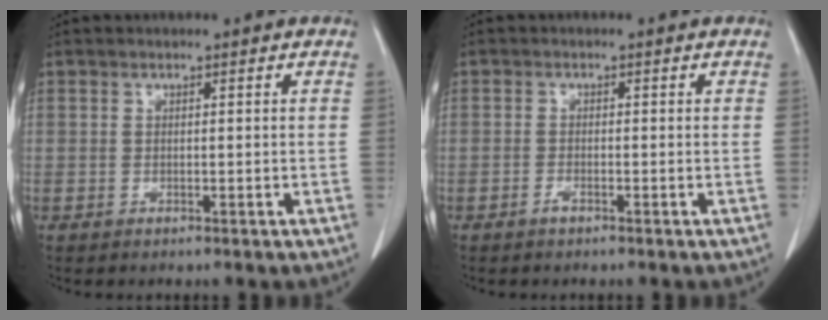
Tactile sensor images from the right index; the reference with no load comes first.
{"total": 1.0, "force": [-0.8, 0.3, 0.6], "torque": [-0.013, 0.001, -0.013]}